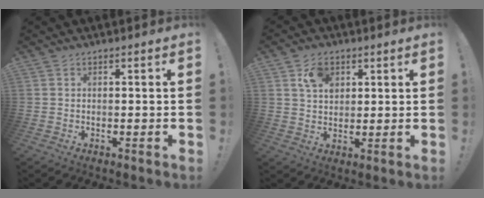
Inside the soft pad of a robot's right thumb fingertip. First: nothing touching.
{"total": 7.4, "force": [3.5, 5.2, 4.0], "torque": [-0.065, -0.004, 0.067]}